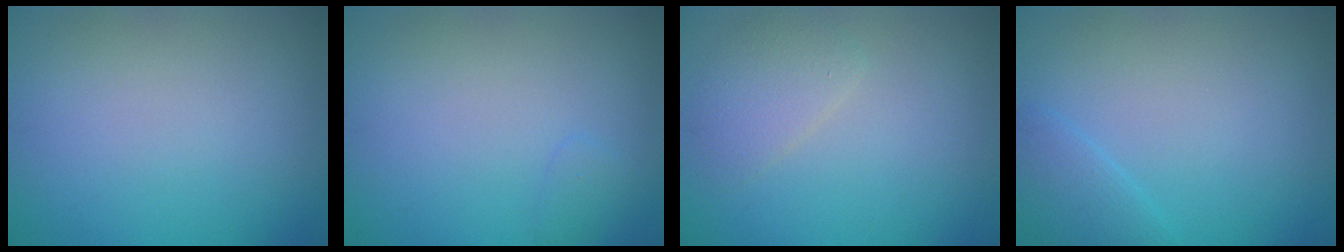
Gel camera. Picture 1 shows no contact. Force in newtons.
{"total": 0.8, "press": 0.8, "slide": 0.0}
{"total": 2.1, "press": 2.1, "slide": 0.1}
{"total": 1.7, "press": 1.7, "slide": 0.1}